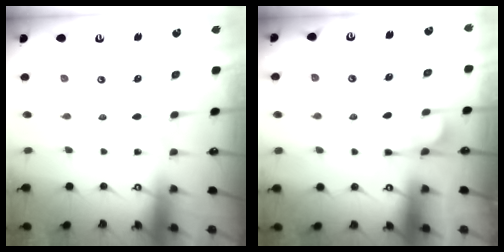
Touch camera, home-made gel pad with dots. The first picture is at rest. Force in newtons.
{"total": 2.1, "press": 1.9, "slide": 0.9}